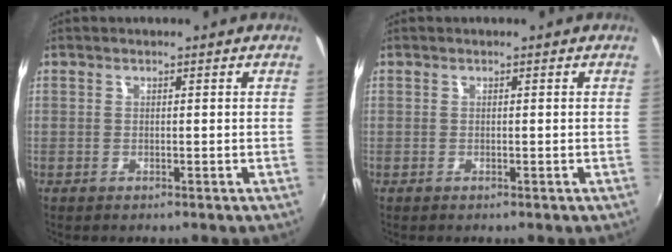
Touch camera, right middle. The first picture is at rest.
{"total": 0.0}